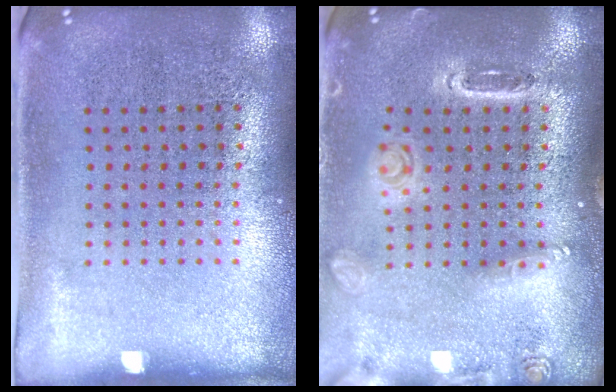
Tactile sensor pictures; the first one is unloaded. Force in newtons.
{"total": 1.5, "press": 1.5, "slide": 0.1}